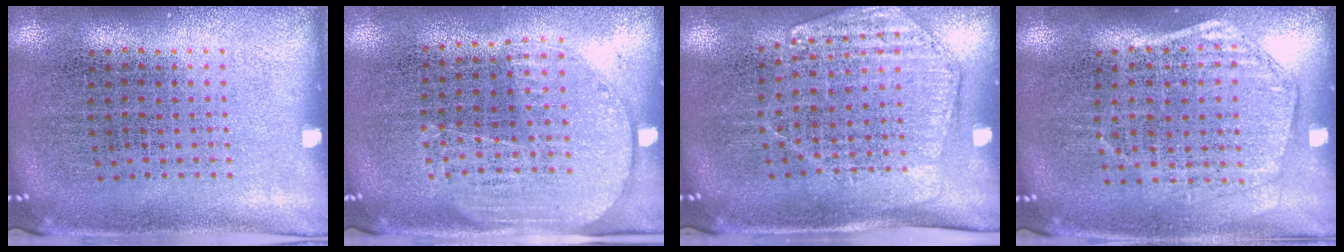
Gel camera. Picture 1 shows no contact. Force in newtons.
{"total": 1.7, "press": 1.4, "slide": 0.8}
{"total": 1.6, "press": 1.5, "slide": 0.6}
{"total": 1.5, "press": 1.4, "slide": 0.5}